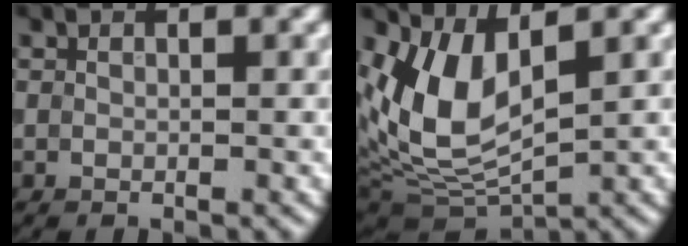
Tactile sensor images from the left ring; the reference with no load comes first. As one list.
[{"total": 7.9, "force": [1.9, 4.2, 6.4], "torque": [-0.142, -0.012, 0.037]}]